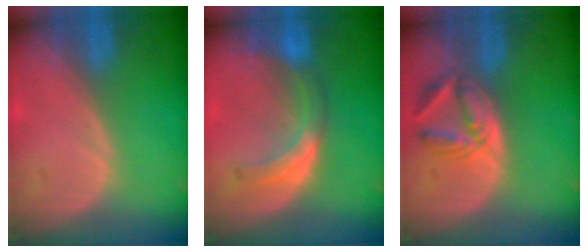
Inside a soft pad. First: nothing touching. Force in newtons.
{"total": 5.9, "press": 5.9, "slide": 0.6}
{"total": 5.6, "press": 5.6, "slide": 0.8}